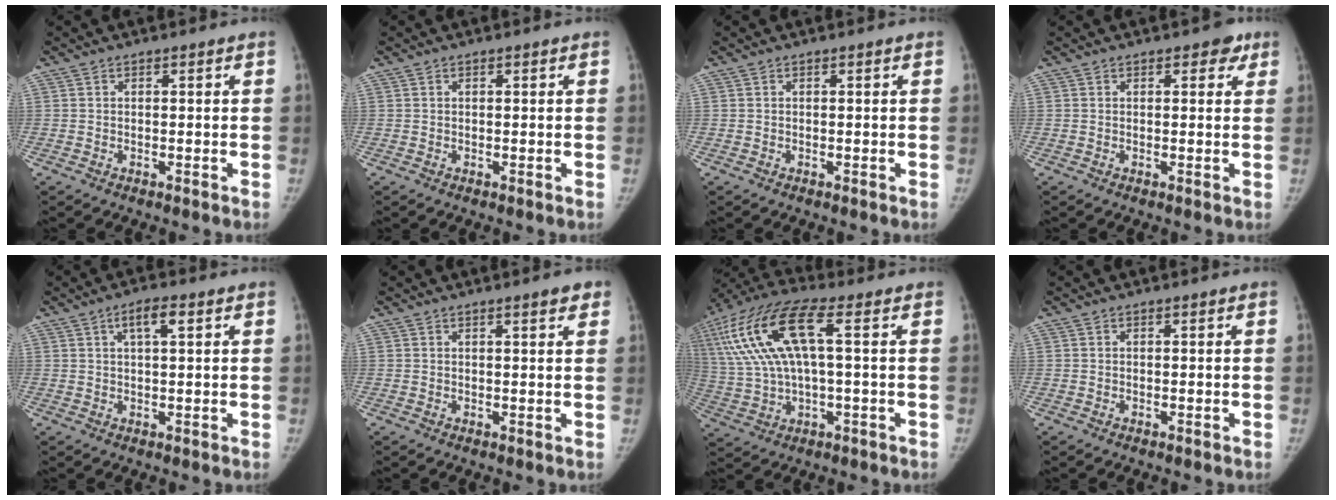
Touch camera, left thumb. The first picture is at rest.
{"total": 0.0}
{"total": 0.0}
{"total": 2.6, "force": [1.3, 1.6, 1.5], "torque": [0.004, -0.001, 0.010]}
{"total": 4.3, "force": [1.8, 1.3, 3.7], "torque": [-0.062, 0.005, 0.030]}
{"total": 2.7, "force": [1.7, 0.5, 2.1], "torque": [-0.022, -0.005, 0.019]}
{"total": 18.7, "force": [4.3, 6.5, 17.0], "torque": [-0.385, 0.032, 0.082]}
{"total": 0.0}